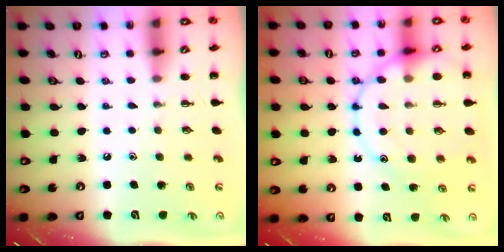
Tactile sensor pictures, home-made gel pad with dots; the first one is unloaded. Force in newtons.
{"total": 19.6, "press": 19.5, "slide": 2.3}